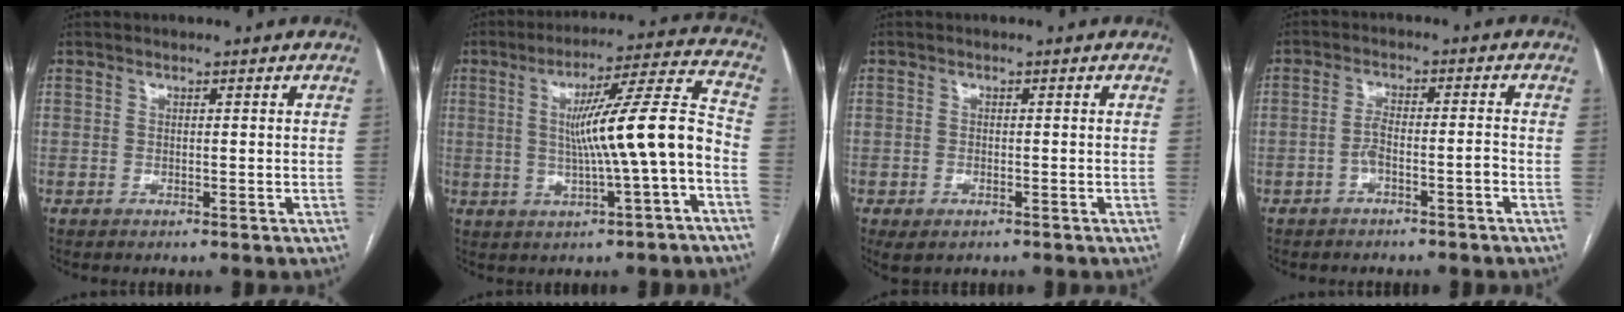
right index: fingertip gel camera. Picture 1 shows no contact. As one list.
[{"total": 13.1, "force": [-1.7, -0.1, 13.0], "torque": [-0.196, 0.020, -0.026]}, {"total": 2.6, "force": [-1.5, 1.4, 1.7], "torque": [-0.032, -0.005, -0.014]}, {"total": 3.4, "force": [-1.8, 0.6, 2.8], "torque": [-0.052, 0.016, -0.028]}]